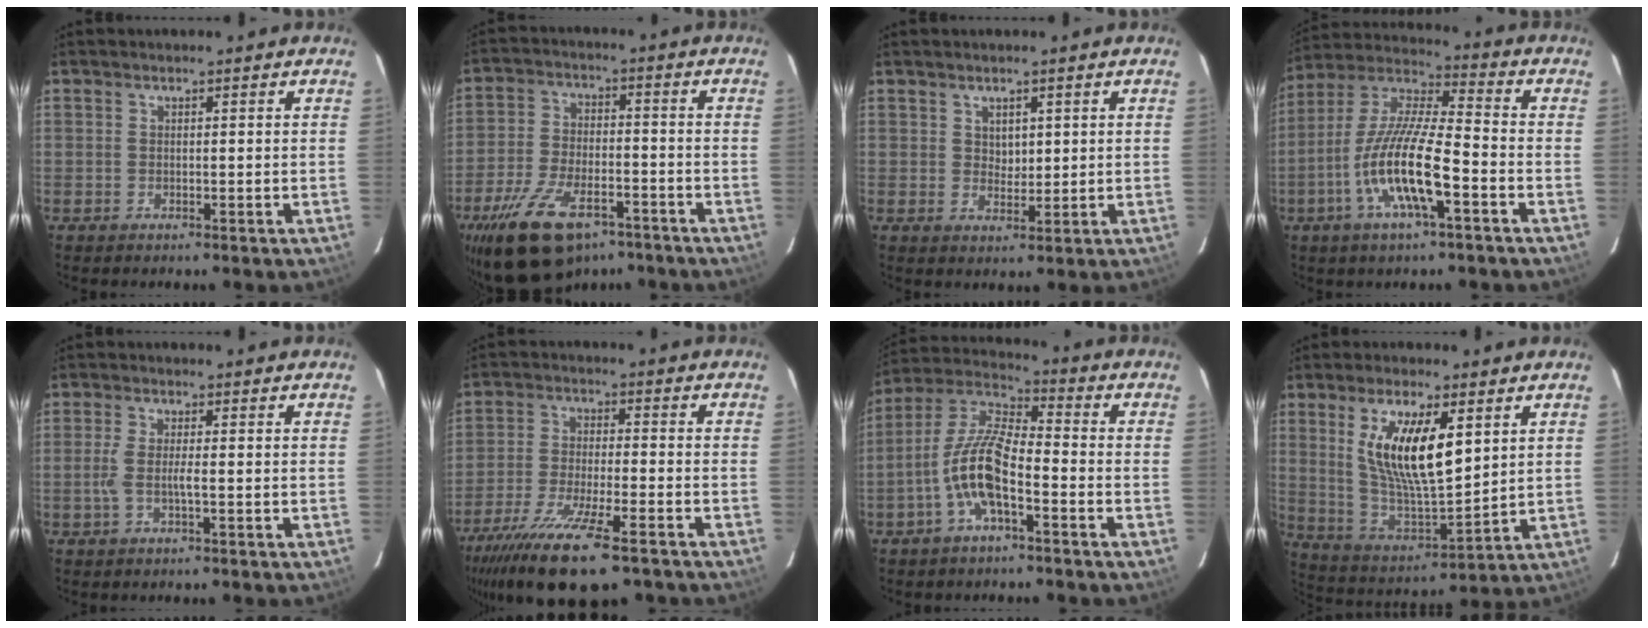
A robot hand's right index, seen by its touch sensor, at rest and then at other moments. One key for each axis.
{"total": 18.2, "fx": -12.0, "fy": 8.8, "fz": 10.4, "tx": -0.224, "ty": -0.022, "tz": -0.201}
{"total": 2.6, "fx": 1.2, "fy": 2.0, "fz": 1.2, "tx": -0.013, "ty": 0.001, "tz": 0.024}
{"total": 15.4, "fx": -6.0, "fy": 3.1, "fz": 13.9, "tx": -0.279, "ty": -0.008, "tz": -0.120}
{"total": 3.4, "fx": -0.9, "fy": 0.1, "fz": 3.3, "tx": -0.069, "ty": -0.001, "tz": -0.019}
{"total": 18.5, "fx": -13.5, "fy": 4.0, "fz": 12.1, "tx": -0.250, "ty": -0.059, "tz": -0.235}
{"total": 11.1, "fx": -4.6, "fy": 3.2, "fz": 9.5, "tx": -0.204, "ty": 0.008, "tz": -0.092}
{"total": 15.4, "fx": 5.1, "fy": 5.1, "fz": 13.6, "tx": -0.256, "ty": -0.006, "tz": 0.106}